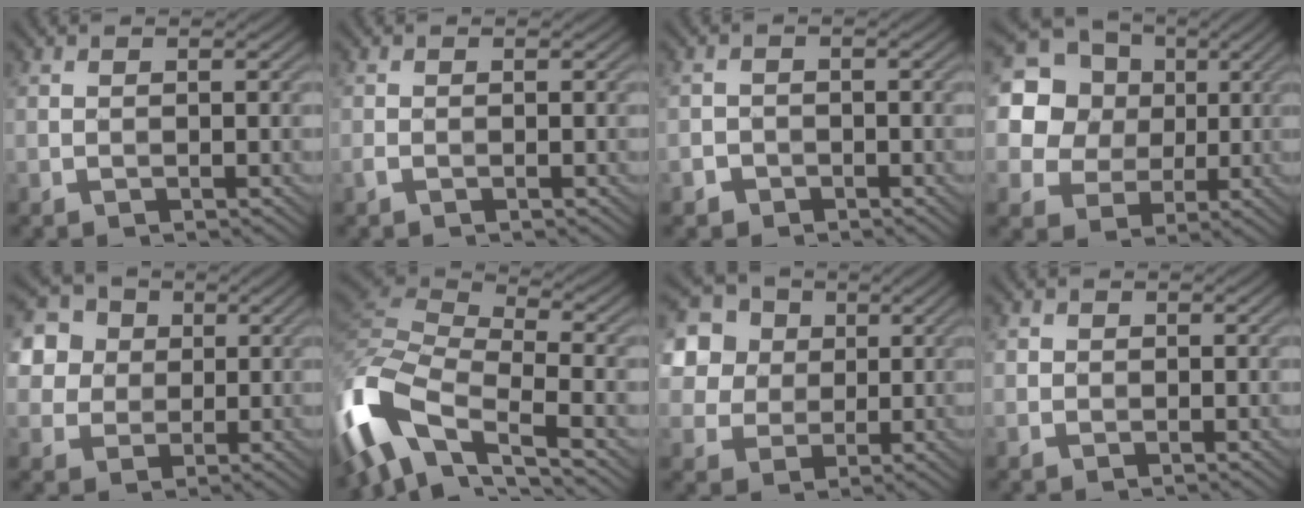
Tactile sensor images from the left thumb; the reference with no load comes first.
{"total": 0.8, "force": [-0.4, 0.2, 0.6], "torque": [-0.018, 0.002, -0.009]}
{"total": 1.6, "force": [-1.1, 1.2, 0.0], "torque": [0.007, 0.004, -0.021]}
{"total": 19.2, "force": [6.0, 17.1, 6.3], "torque": [-0.213, 0.029, 0.106]}
{"total": 9.1, "force": [2.9, 8.0, 3.4], "torque": [-0.125, 0.024, 0.058]}
{"total": 13.9, "force": [-7.4, 6.3, 9.9], "torque": [-0.252, -0.004, -0.151]}
{"total": 13.1, "force": [4.8, 11.0, 5.1], "torque": [-0.188, 0.023, 0.108]}
{"total": 1.3, "force": [0.1, 1.3, 0.2], "torque": [-0.006, -0.001, 0.000]}